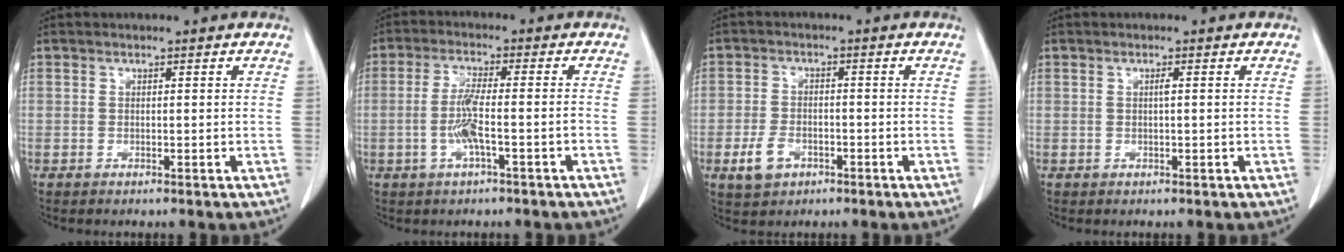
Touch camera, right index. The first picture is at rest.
{"total": 5.1, "force": [-1.7, 0.2, 4.9], "torque": [-0.109, 0.002, -0.030]}
{"total": 4.6, "force": [-2.2, 3.0, 2.7], "torque": [-0.056, 0.001, -0.033]}
{"total": 0.9, "force": [0.0, 0.0, 0.9], "torque": [-0.017, 0.001, 0.000]}